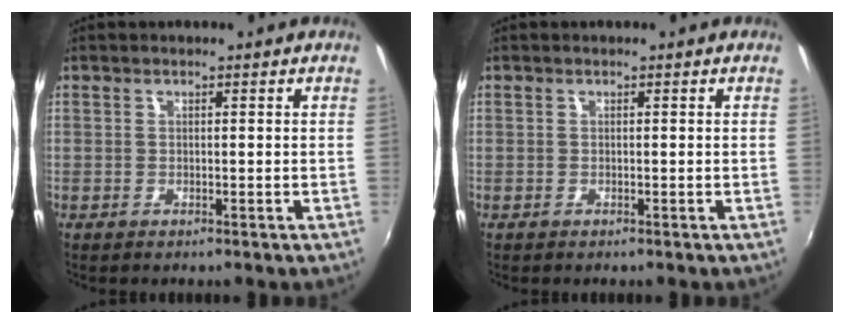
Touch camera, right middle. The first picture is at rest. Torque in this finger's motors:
{"motor_torque": [-0.16, -0.02, -0.01, -0.01]}